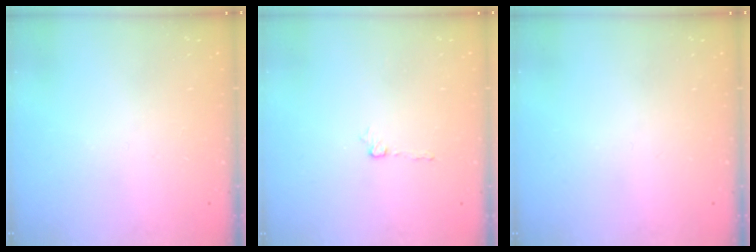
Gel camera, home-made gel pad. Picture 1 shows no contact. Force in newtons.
{"total": 4.2, "press": 4.1, "slide": 0.4}
{"total": 0.0}